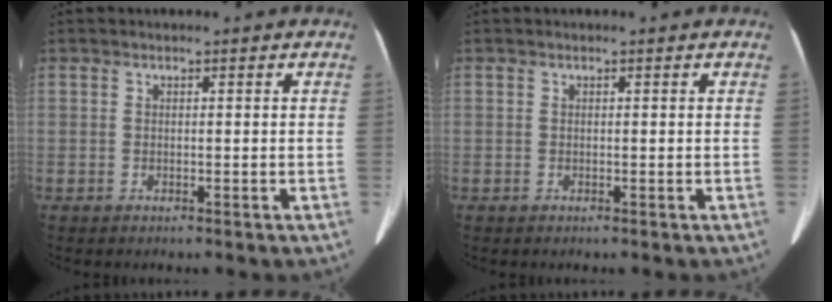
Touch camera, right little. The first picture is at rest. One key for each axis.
{"total": 0.0}